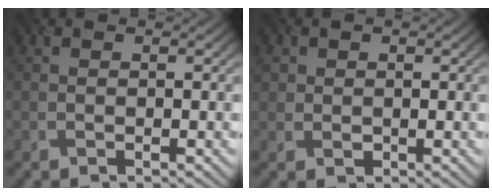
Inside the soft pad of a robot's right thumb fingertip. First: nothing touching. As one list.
[{"total": 2.4, "force": [0.4, 2.3, 0.5], "torque": [-0.018, 0.000, 0.010]}]